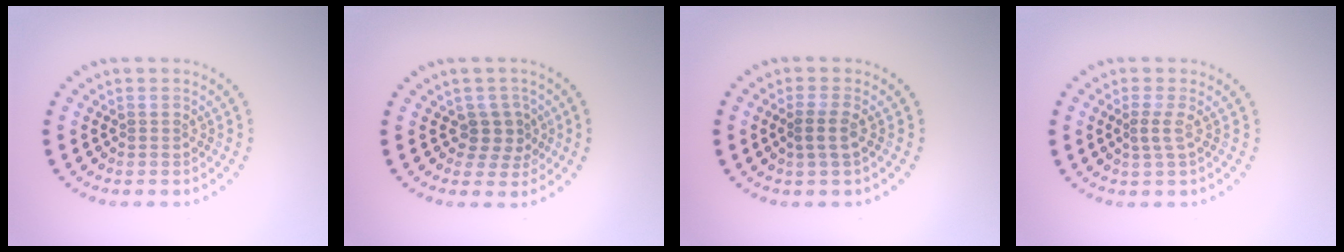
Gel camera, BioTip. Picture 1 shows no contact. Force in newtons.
{"total": 2.5, "press": 2.0, "slide": 1.5}
{"total": 1.8, "press": 1.5, "slide": 1.0}
{"total": 1.2, "press": 1.0, "slide": 0.8}